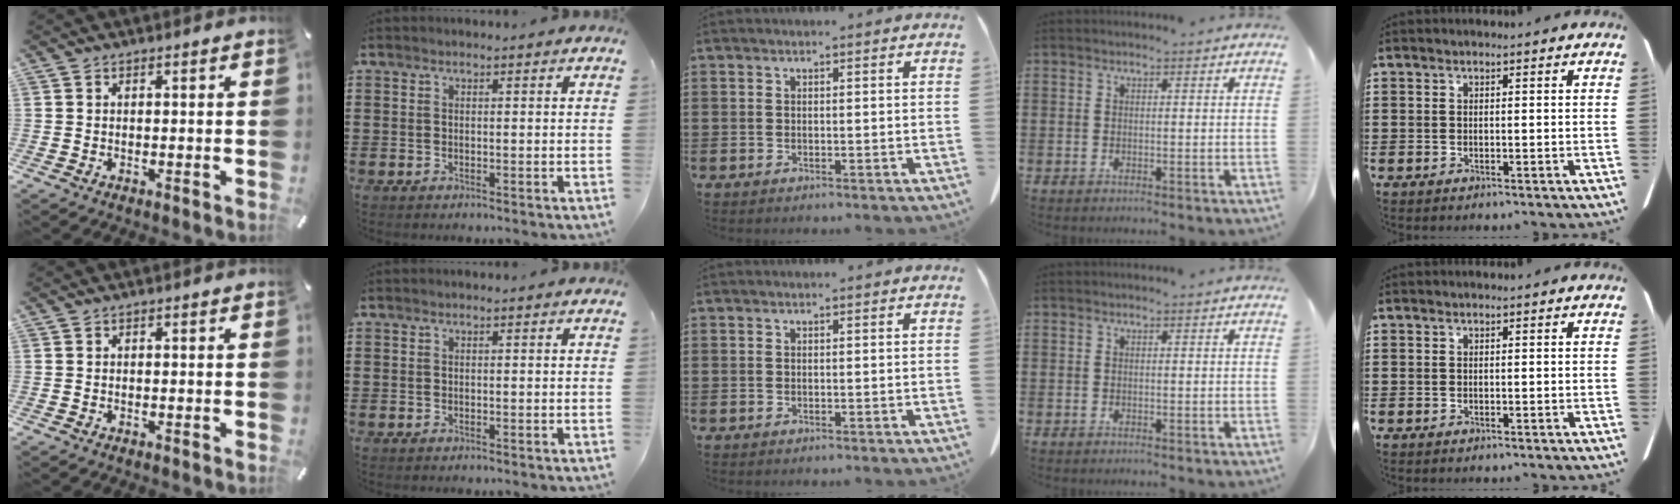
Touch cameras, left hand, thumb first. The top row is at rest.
{}